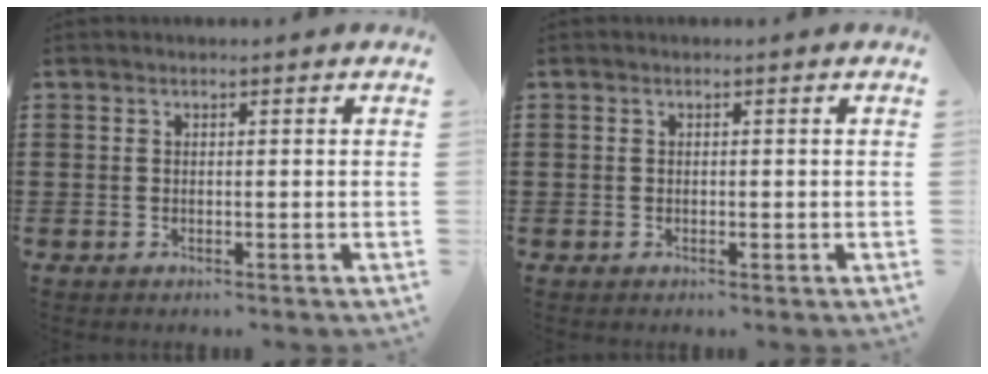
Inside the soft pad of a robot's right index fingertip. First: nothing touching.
{"total": 0.6, "force": [-0.1, 0.1, 0.5], "torque": [-0.011, -0.003, -0.001]}